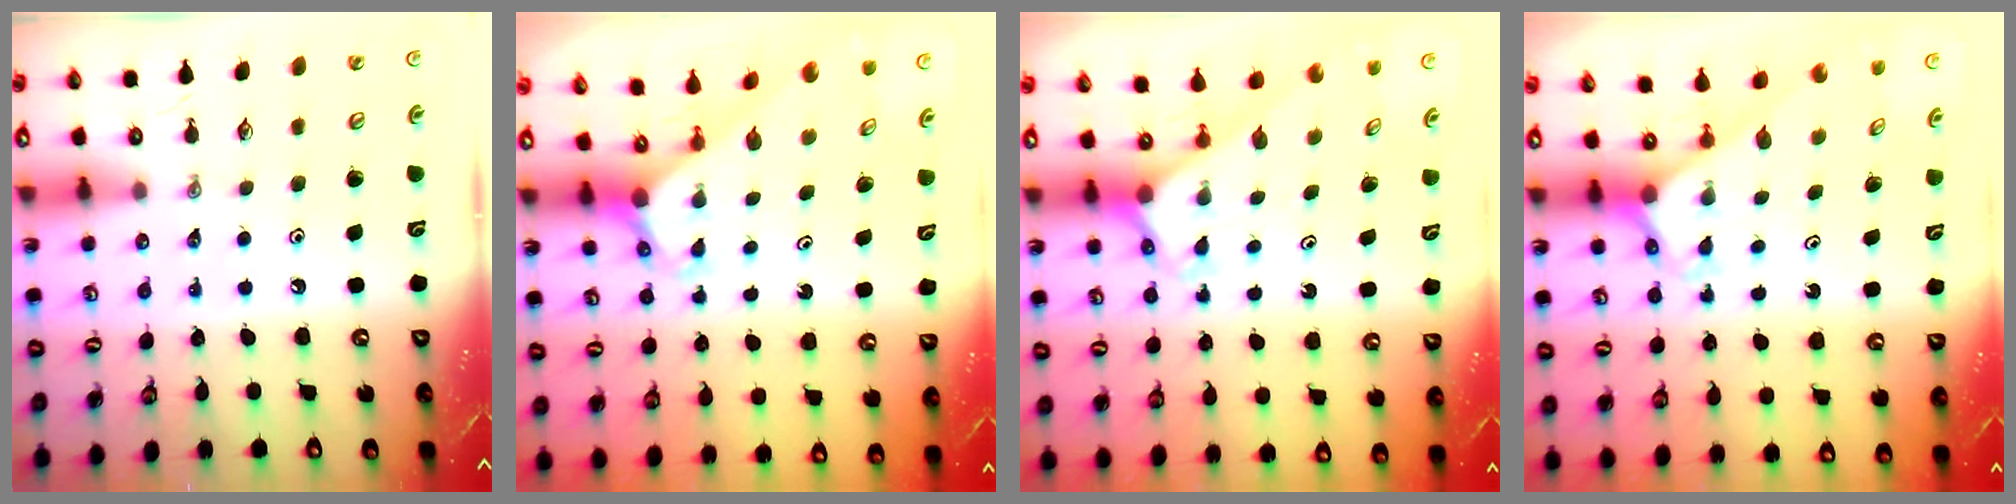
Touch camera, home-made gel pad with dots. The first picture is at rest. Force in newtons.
{"total": 3.0, "press": 3.0, "slide": 0.2}
{"total": 2.4, "press": 2.4, "slide": 0.1}
{"total": 2.4, "press": 2.4, "slide": 0.1}